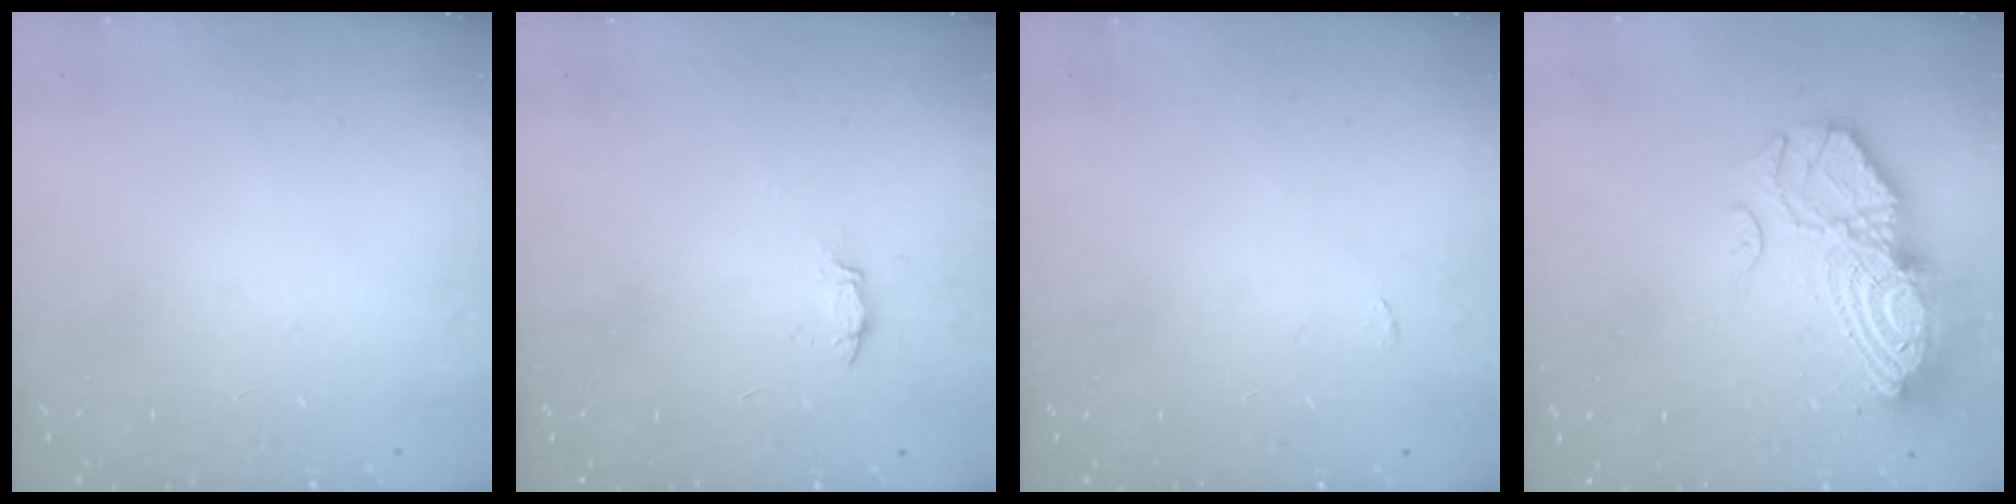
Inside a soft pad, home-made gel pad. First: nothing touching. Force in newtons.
{"total": 3.1, "press": 3.1, "slide": 0.3}
{"total": 2.0, "press": 2.0, "slide": 0.3}
{"total": 17.3, "press": 16.3, "slide": 5.7}